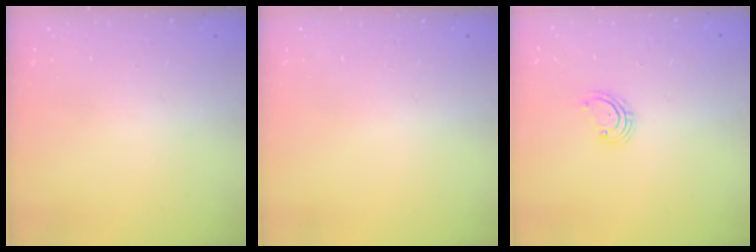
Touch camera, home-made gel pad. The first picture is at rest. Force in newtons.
{"total": 0.0}
{"total": 2.5, "press": 2.4, "slide": 0.4}